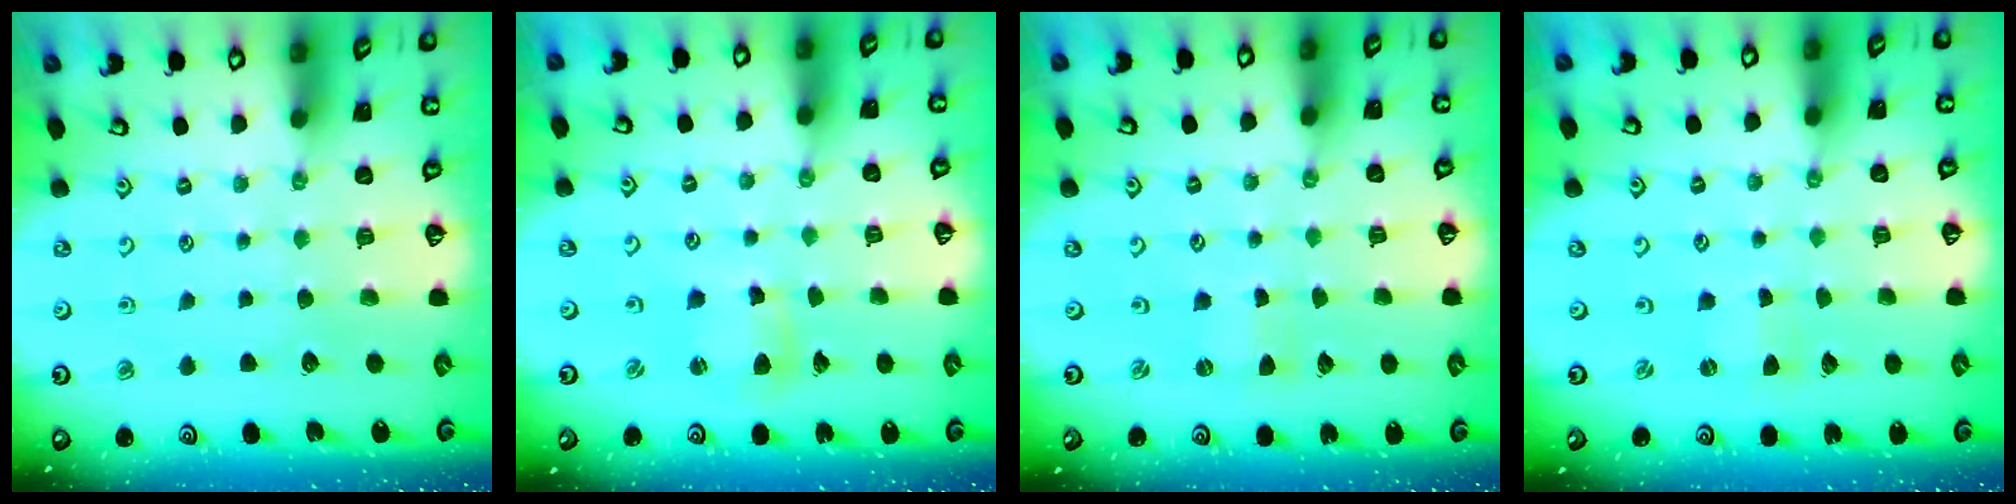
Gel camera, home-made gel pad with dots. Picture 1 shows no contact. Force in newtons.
{"total": 4.6, "press": 4.5, "slide": 0.5}
{"total": 0.0}
{"total": 0.0}